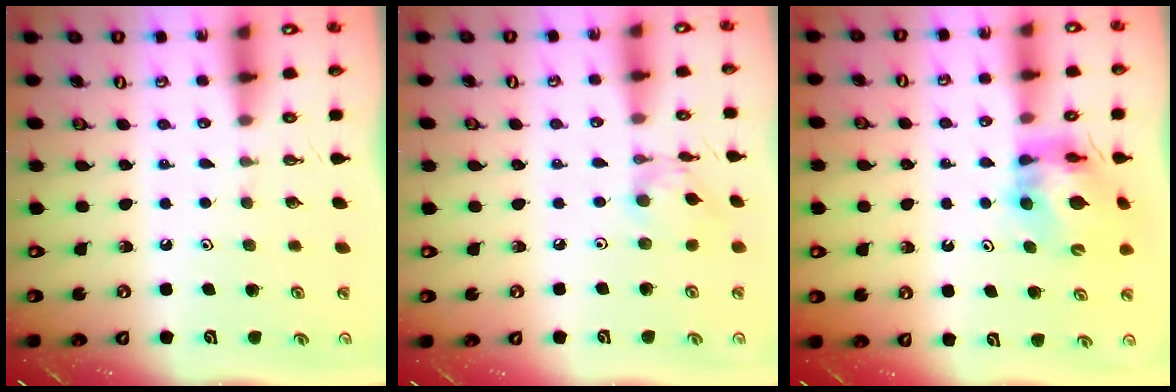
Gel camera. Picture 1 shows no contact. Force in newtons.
{"total": 4.6, "press": 4.5, "slide": 0.3}
{"total": 11.1, "press": 11.0, "slide": 1.1}